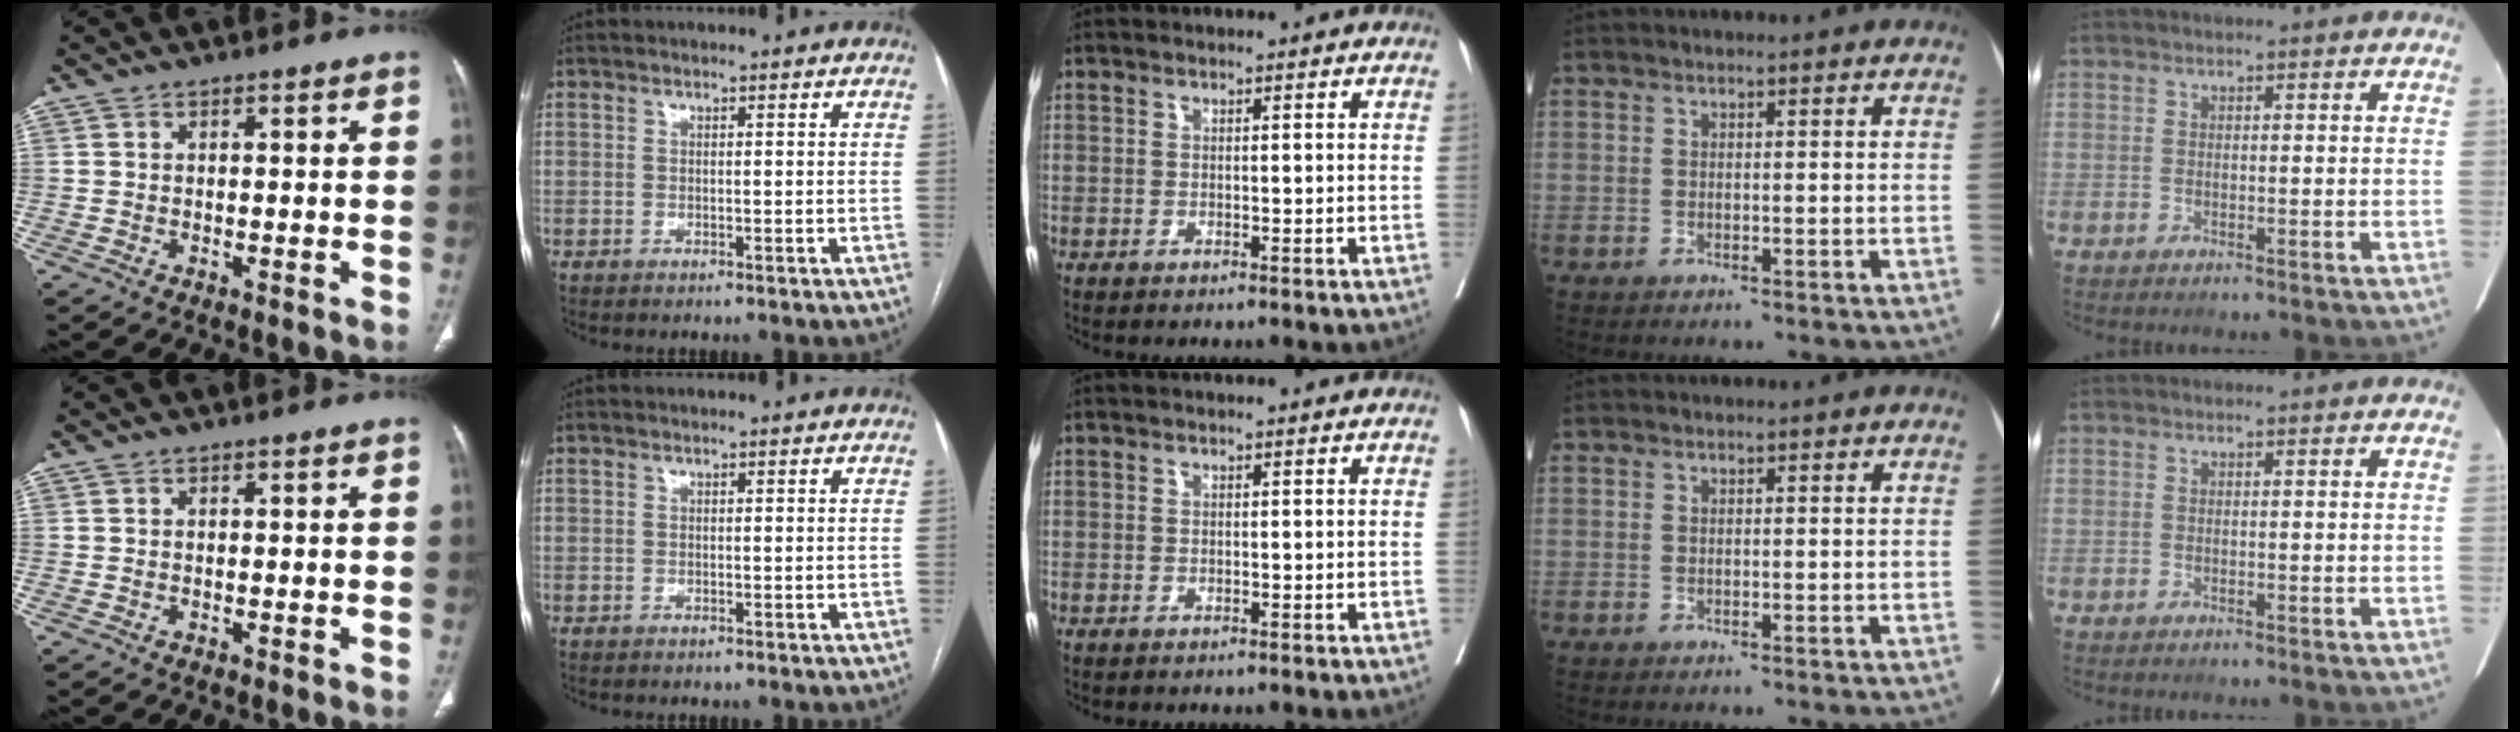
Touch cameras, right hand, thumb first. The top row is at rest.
{}